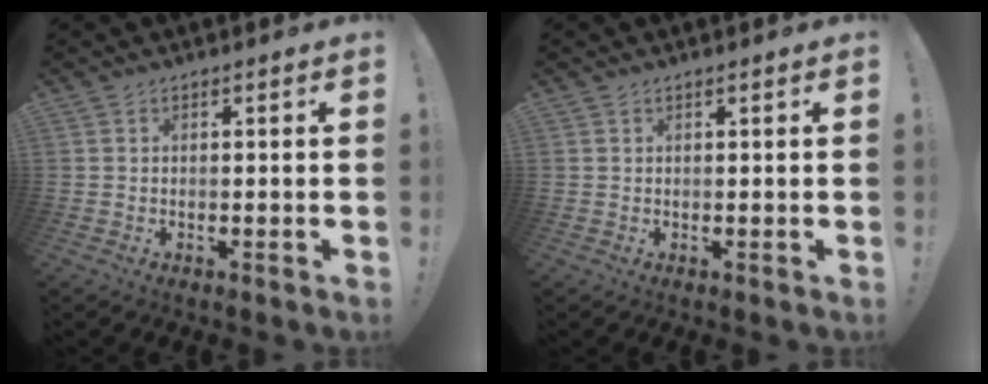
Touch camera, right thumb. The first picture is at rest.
{"total": 0.5, "force": [0.4, 0.1, 0.3], "torque": [-0.006, 0.002, 0.008]}